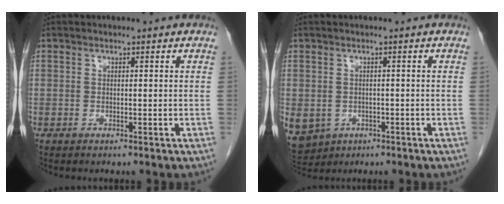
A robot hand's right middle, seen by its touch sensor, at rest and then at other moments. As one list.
[{"total": 13.7, "force": [-5.4, 11.4, 5.3], "torque": [-0.170, -0.011, -0.065]}]